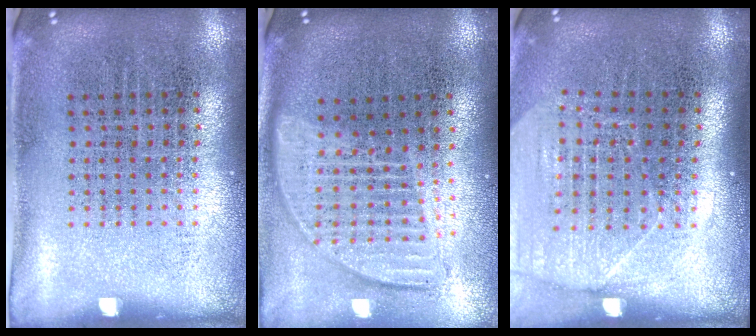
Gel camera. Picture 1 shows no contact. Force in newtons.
{"total": 1.8, "press": 1.6, "slide": 0.9}
{"total": 1.7, "press": 1.5, "slide": 0.8}